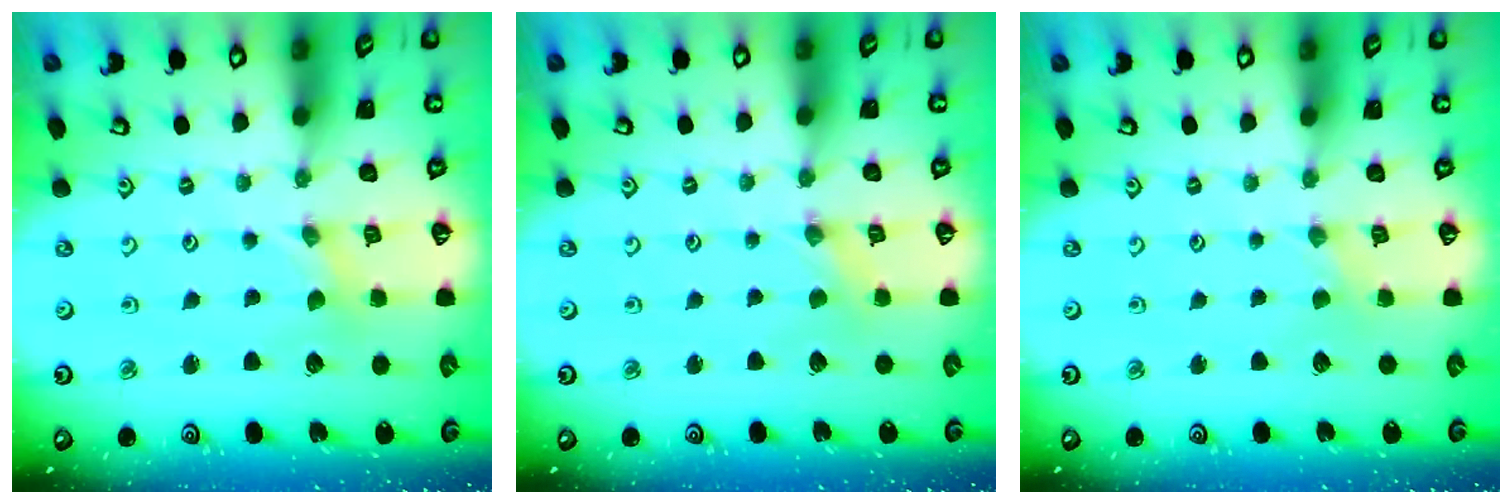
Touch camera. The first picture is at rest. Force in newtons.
{"total": 0.0}
{"total": 0.0}